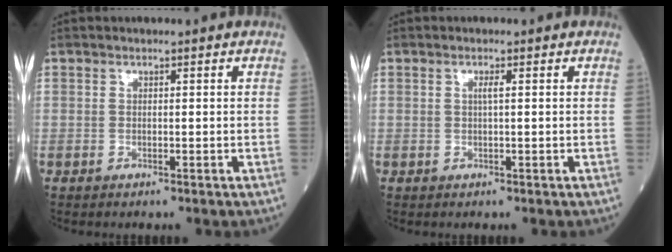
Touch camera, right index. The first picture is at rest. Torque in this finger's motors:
{"motor_torque": [0.44, 0.05, 0.12, 0.04]}